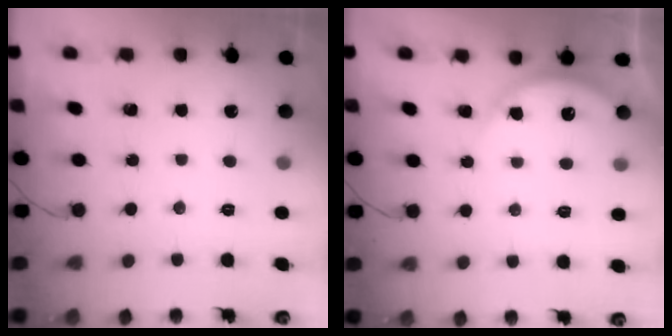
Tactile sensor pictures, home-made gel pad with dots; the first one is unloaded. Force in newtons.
{"total": 3.0, "press": 2.9, "slide": 0.4}